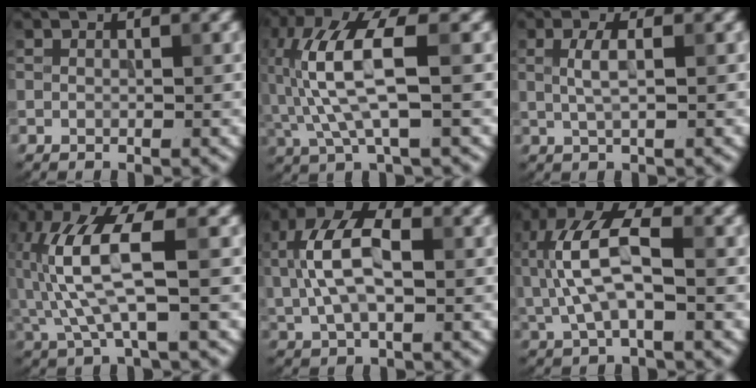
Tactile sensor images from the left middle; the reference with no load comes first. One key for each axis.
{"total": 7.6, "fx": 0.1, "fy": 2.3, "fz": 7.2, "tx": -0.168, "ty": 0.015, "tz": 0.002}
{"total": 2.1, "fx": 0.4, "fy": 0.5, "fz": 2.0, "tx": -0.041, "ty": 0.002, "tz": 0.007}
{"total": 7.4, "fx": 0.1, "fy": 2.1, "fz": 7.1, "tx": -0.169, "ty": 0.011, "tz": 0.002}
{"total": 7.3, "fx": 0.8, "fy": 3.9, "fz": 6.2, "tx": -0.132, "ty": 0.013, "tz": 0.010}
{"total": 7.5, "fx": 0.4, "fy": 3.4, "fz": 6.7, "tx": -0.149, "ty": 0.016, "tz": 0.002}